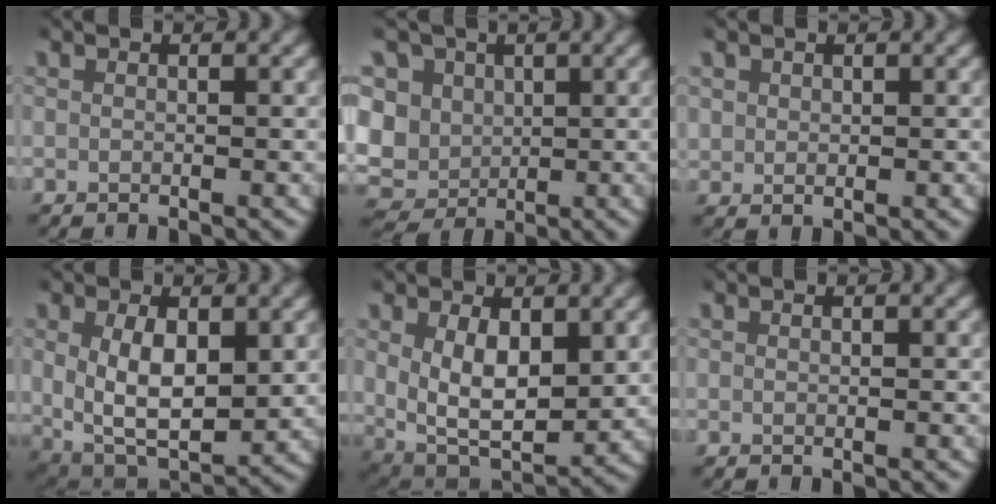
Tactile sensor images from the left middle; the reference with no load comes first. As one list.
[{"total": 13.3, "force": [0.2, 12.5, 4.8], "torque": [-0.149, -0.032, 0.001]}, {"total": 1.7, "force": [0.8, 1.4, 0.7], "torque": [-0.016, -0.006, 0.023]}, {"total": 8.3, "force": [-0.7, 6.0, 5.7], "torque": [-0.120, -0.043, 0.007]}, {"total": 8.0, "force": [-0.1, 6.0, 5.3], "torque": [-0.116, -0.042, 0.010]}, {"total": 0.0}]